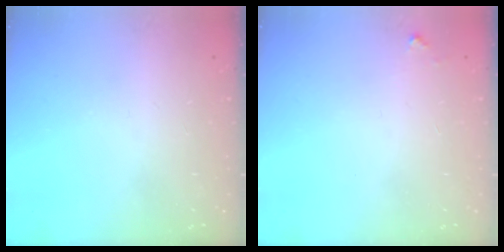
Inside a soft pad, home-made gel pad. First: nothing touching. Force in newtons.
{"total": 3.1, "press": 3.1, "slide": 0.1}